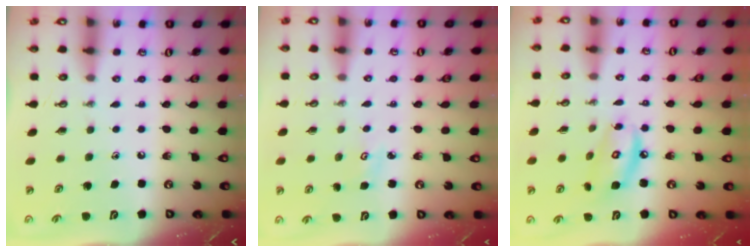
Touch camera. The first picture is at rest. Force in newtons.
{"total": 2.8, "press": 2.7, "slide": 0.4}
{"total": 9.4, "press": 9.3, "slide": 0.8}